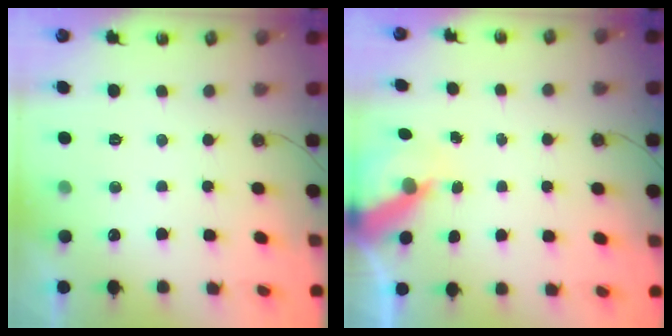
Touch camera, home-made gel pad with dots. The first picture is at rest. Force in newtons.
{"total": 6.5, "press": 6.5, "slide": 0.5}